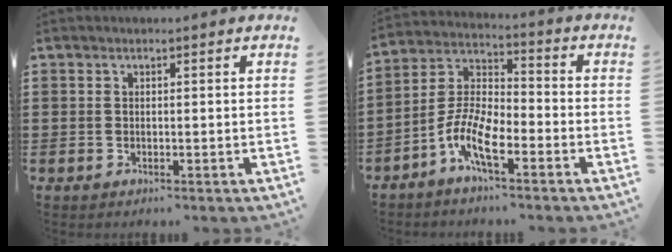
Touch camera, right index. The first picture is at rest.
{"total": 8.4, "force": [-5.0, 2.7, 6.1], "torque": [-0.152, -0.009, -0.103]}